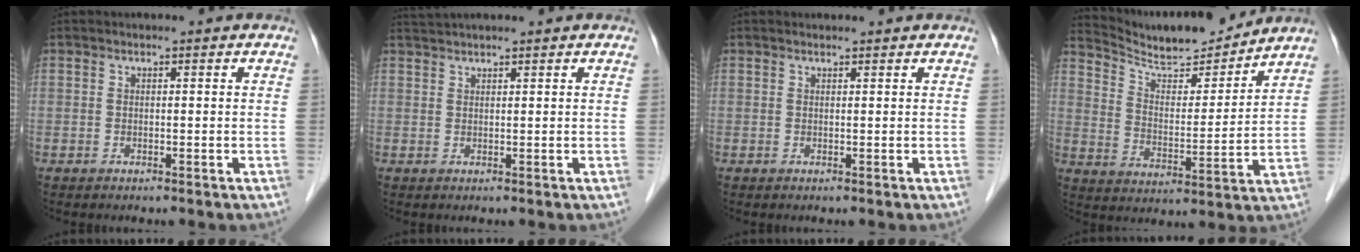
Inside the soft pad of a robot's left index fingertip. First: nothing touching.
{"total": 3.6, "force": [3.3, -0.3, 1.4], "torque": [-0.019, 0.034, 0.060]}
{"total": 1.0, "force": [1.0, 0.0, 0.2], "torque": [-0.008, 0.011, 0.019]}
{"total": 13.9, "force": [13.2, 1.0, 4.2], "torque": [-0.079, -0.002, 0.224]}